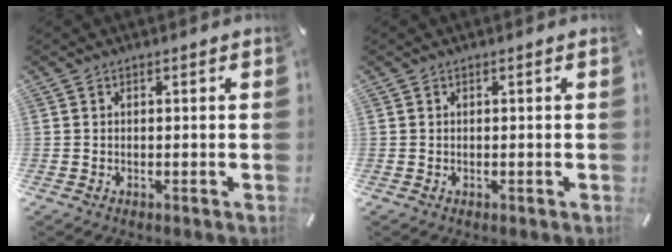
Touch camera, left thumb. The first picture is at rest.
{"total": 0.0}